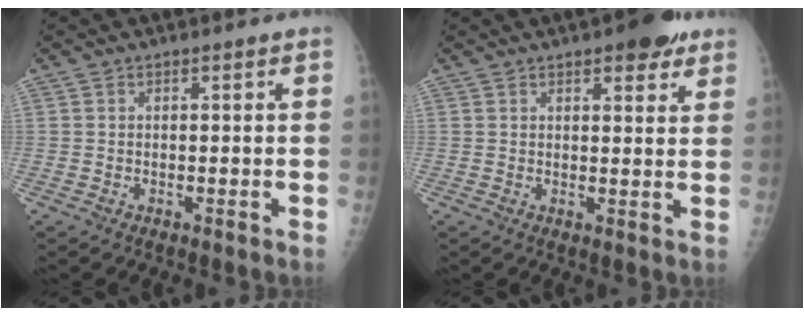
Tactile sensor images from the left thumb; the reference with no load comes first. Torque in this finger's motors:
{"motor_torque": [0.75, 0.27, 0.46, -0.46, 0.00]}